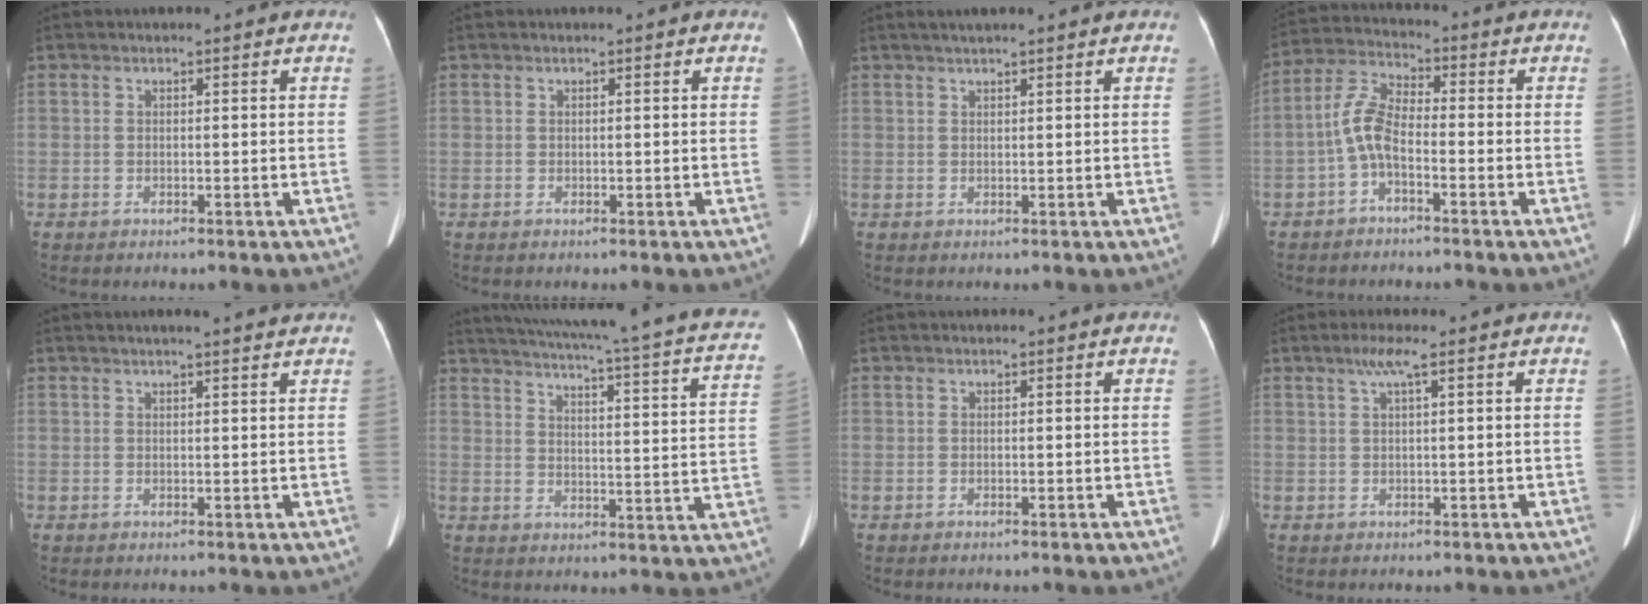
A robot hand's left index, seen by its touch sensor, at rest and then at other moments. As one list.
[{"total": 0.0}, {"total": 3.3, "force": [2.6, -0.1, 1.9], "torque": [-0.025, 0.023, 0.043]}, {"total": 6.1, "force": [-2.2, 2.3, 5.2], "torque": [-0.122, 0.019, -0.047]}, {"total": 4.4, "force": [3.9, 0.1, 2.0], "torque": [-0.028, 0.010, 0.046]}, {"total": 24.3, "force": [19.2, 2.2, 14.7], "torque": [-0.219, -0.026, 0.221]}, {"total": 0.0}, {"total": 2.2, "force": [1.1, -0.2, 1.9], "torque": [-0.046, 0.008, 0.023]}]